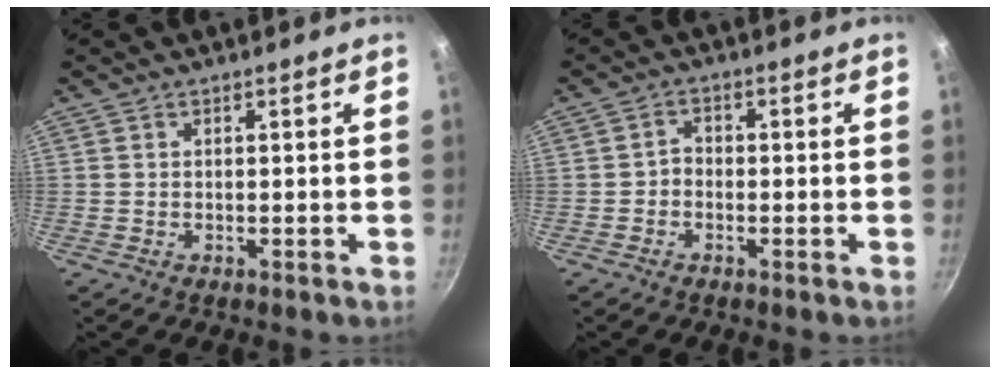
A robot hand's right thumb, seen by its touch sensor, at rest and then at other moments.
{"total": 2.1, "force": [-0.9, 1.6, 1.0], "torque": [-0.011, 0.015, -0.022]}